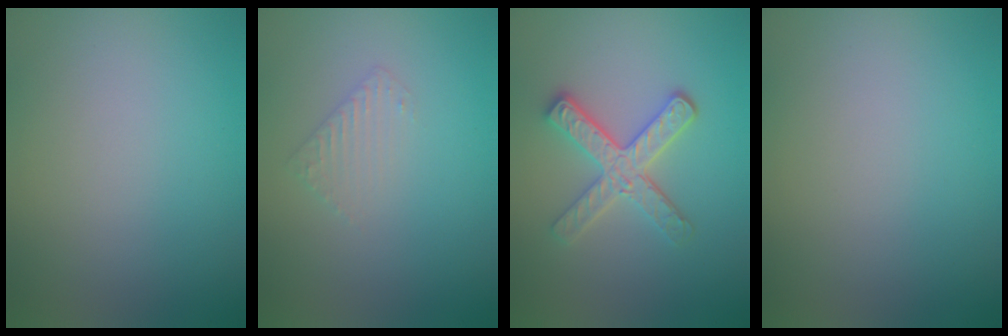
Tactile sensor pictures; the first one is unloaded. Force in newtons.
{"total": 1.3, "press": 1.3, "slide": 0.3}
{"total": 3.6, "press": 3.1, "slide": 1.8}
{"total": 0.0}